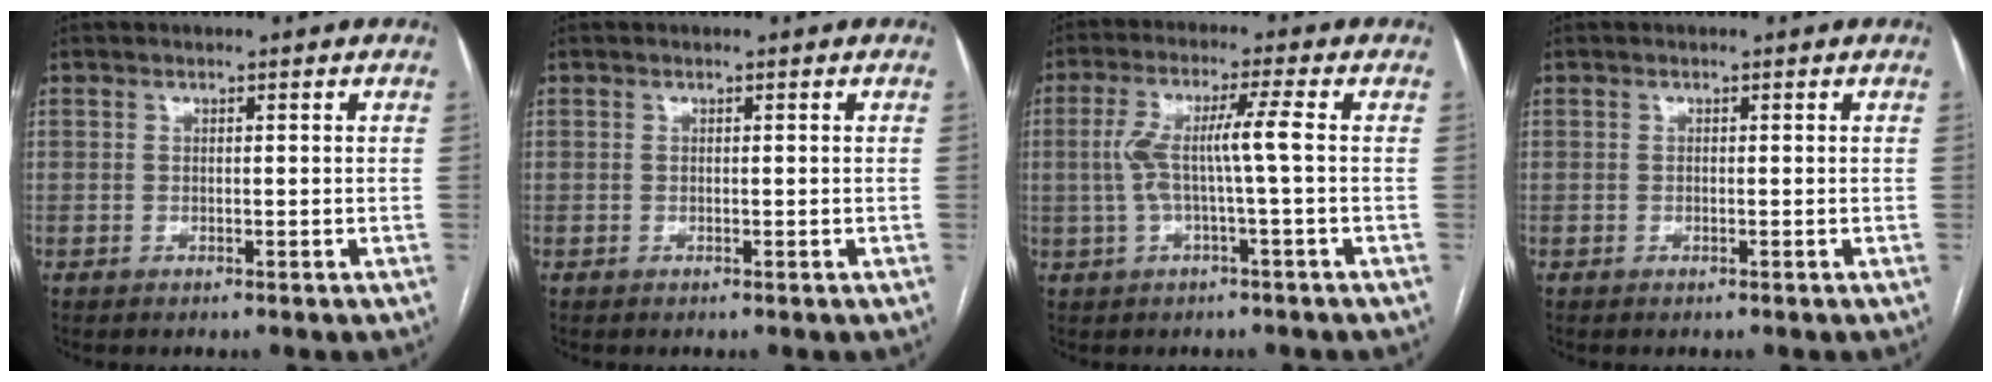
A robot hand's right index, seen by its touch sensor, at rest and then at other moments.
{"total": 0.0}
{"total": 6.5, "force": [-0.2, -0.4, 6.5], "torque": [-0.138, 0.021, -0.001]}
{"total": 0.0}